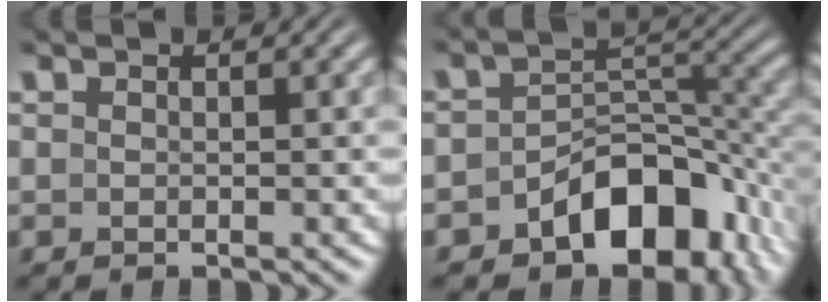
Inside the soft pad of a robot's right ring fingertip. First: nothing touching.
{"total": 9.3, "force": [-5.4, 5.3, 5.5], "torque": [-0.087, -0.022, -0.073]}